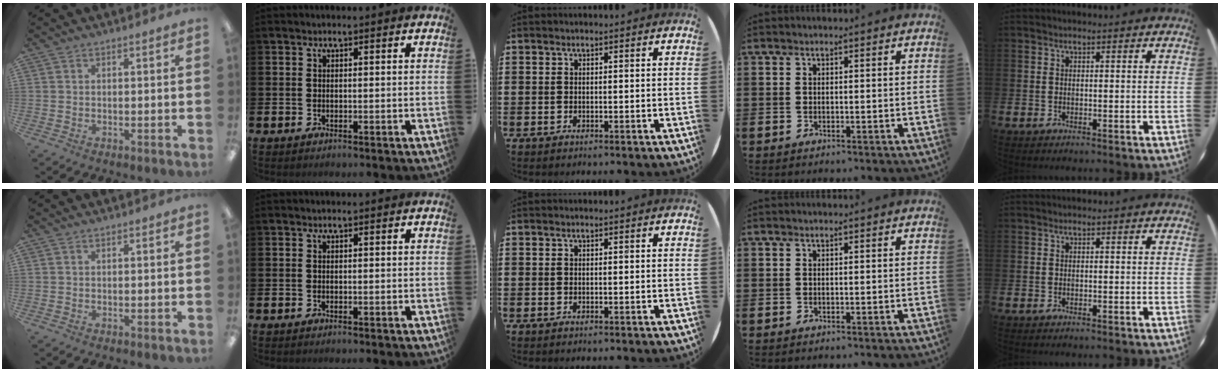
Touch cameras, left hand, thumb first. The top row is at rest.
{}